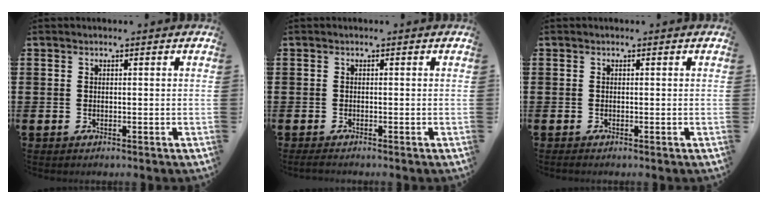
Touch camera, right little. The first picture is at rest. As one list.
[{"total": 0.7, "force": [-0.5, 0.1, 0.5], "torque": [-0.009, -0.002, -0.009]}, {"total": 0.0}]